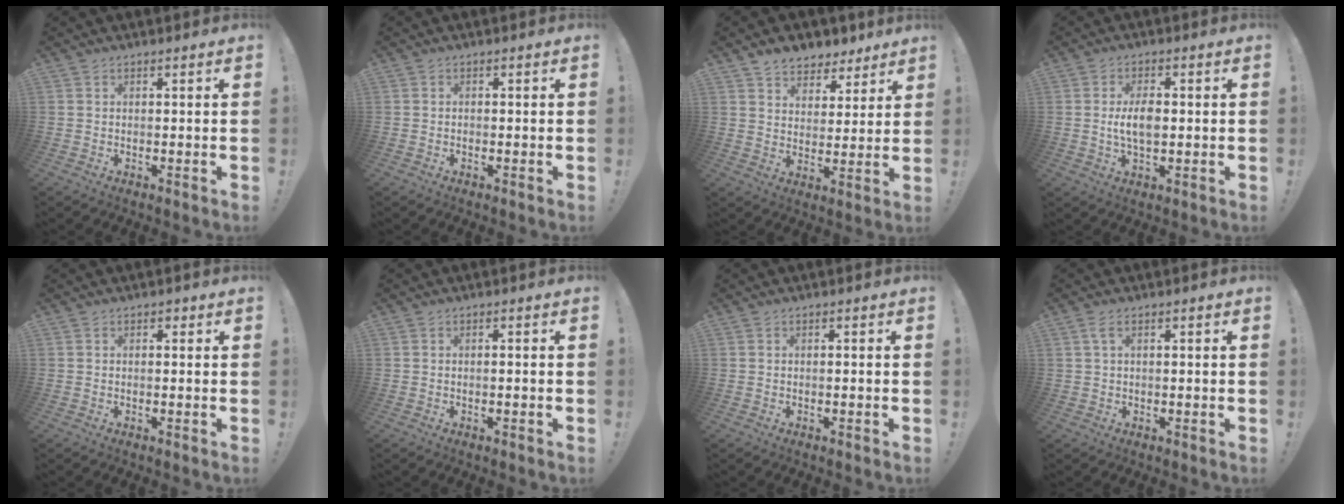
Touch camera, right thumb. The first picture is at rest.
{"total": 0.6, "force": [-0.5, 0.2, 0.2], "torque": [-0.005, 0.001, -0.009]}
{"total": 7.6, "force": [5.9, 4.7, 1.4], "torque": [-0.020, -0.046, 0.112]}
{"total": 6.3, "force": [0.0, 3.1, 5.5], "torque": [-0.102, 0.001, -0.005]}
{"total": 0.6, "force": [-0.1, 0.5, 0.3], "torque": [0.008, -0.004, -0.006]}
{"total": 1.0, "force": [-0.6, -0.1, 0.8], "torque": [-0.015, 0.001, -0.011]}
{"total": 0.7, "force": [-0.4, -0.2, 0.6], "torque": [-0.012, -0.001, -0.008]}
{"total": 2.7, "force": [0.7, 1.4, 2.3], "torque": [-0.037, 0.004, 0.011]}